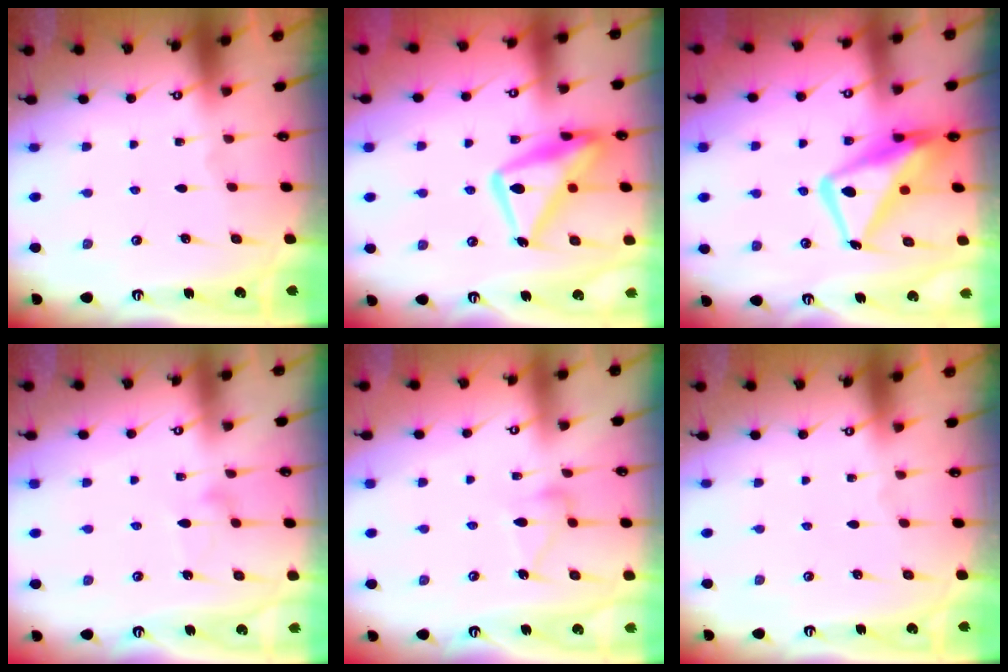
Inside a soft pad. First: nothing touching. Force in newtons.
{"total": 17.1, "press": 17.0, "slide": 1.5}
{"total": 14.0, "press": 13.9, "slide": 1.6}
{"total": 7.6, "press": 7.5, "slide": 0.5}
{"total": 9.0, "press": 9.0, "slide": 0.5}
{"total": 0.0}